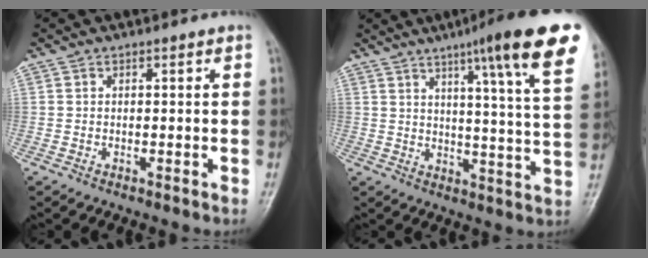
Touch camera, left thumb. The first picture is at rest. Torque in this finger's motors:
{"motor_torque": [1.32, 0.16, 1.60, -1.15, 0.38]}